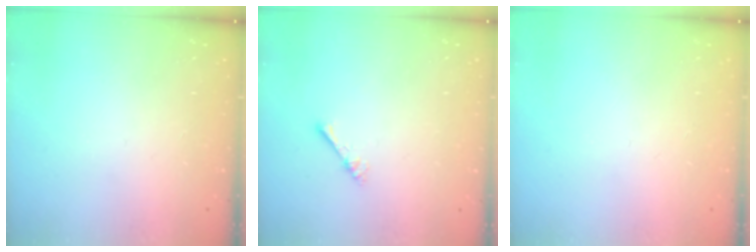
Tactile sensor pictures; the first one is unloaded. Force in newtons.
{"total": 1.0, "press": 1.0, "slide": 0.3}
{"total": 0.0}